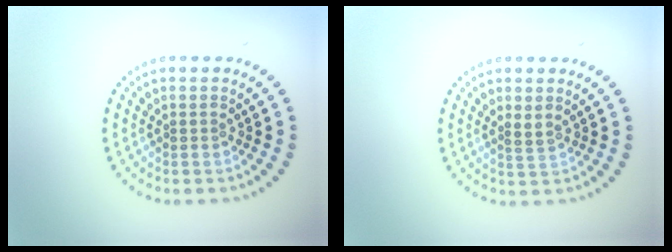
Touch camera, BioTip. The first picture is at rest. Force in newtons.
{"total": 1.0, "press": 0.8, "slide": 0.5}